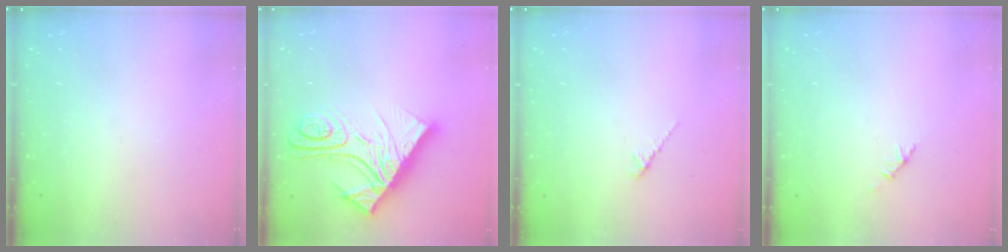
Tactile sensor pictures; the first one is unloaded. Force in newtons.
{"total": 21.6, "press": 21.5, "slide": 2.3}
{"total": 2.0, "press": 2.0, "slide": 0.6}
{"total": 1.9, "press": 1.8, "slide": 0.6}